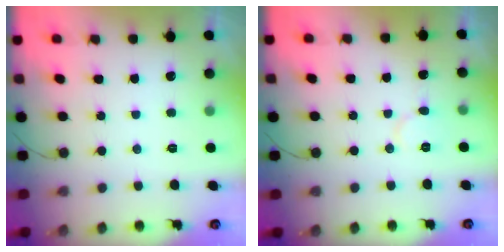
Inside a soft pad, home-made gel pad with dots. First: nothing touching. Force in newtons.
{"total": 4.1, "press": 4.1, "slide": 0.5}